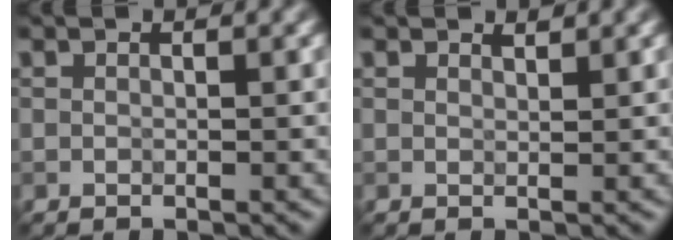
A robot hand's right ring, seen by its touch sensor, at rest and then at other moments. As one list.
[{"total": 0.7, "force": [0.7, 0.1, 0.1], "torque": [-0.001, -0.001, 0.013]}]